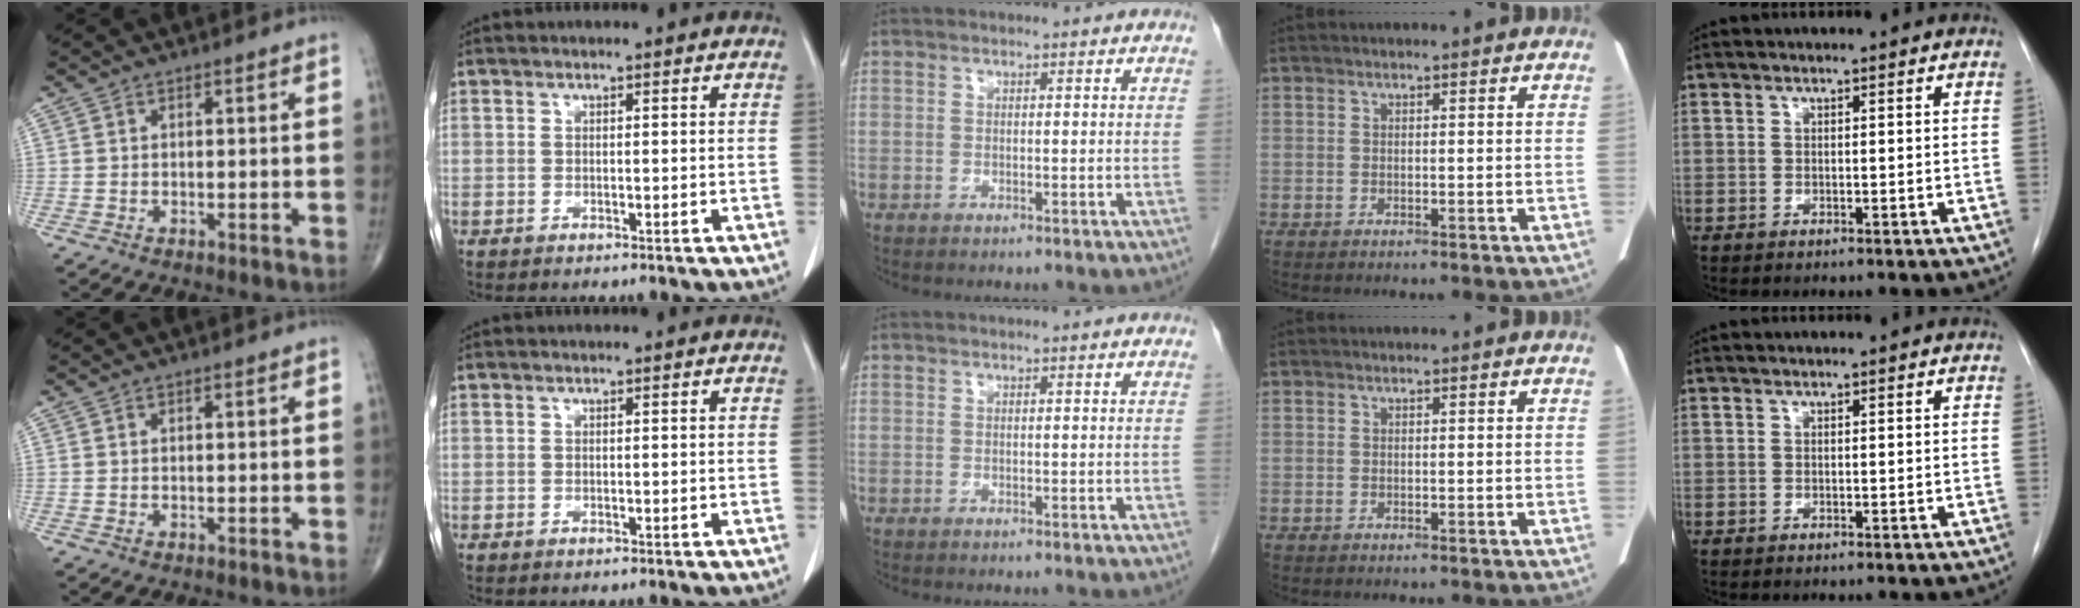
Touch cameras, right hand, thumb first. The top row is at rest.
{}